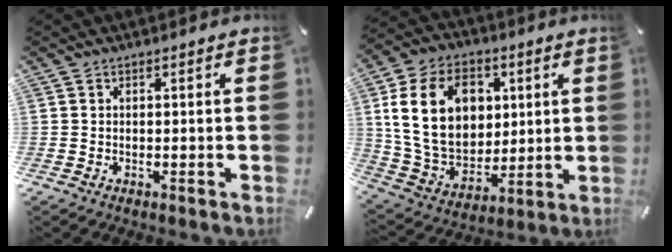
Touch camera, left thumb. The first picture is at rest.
{"total": 19.6, "force": [4.9, 15.1, 11.6], "torque": [-0.223, -0.003, 0.092]}